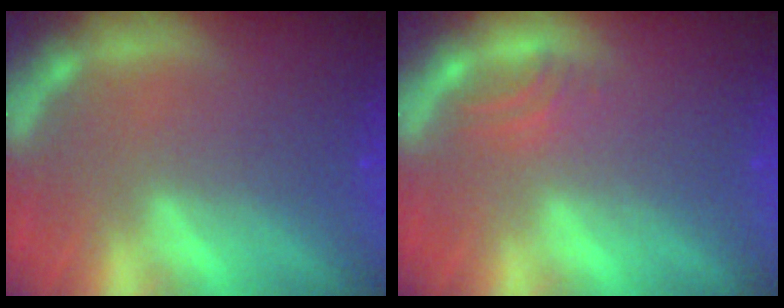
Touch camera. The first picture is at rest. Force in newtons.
{"total": 1.5}